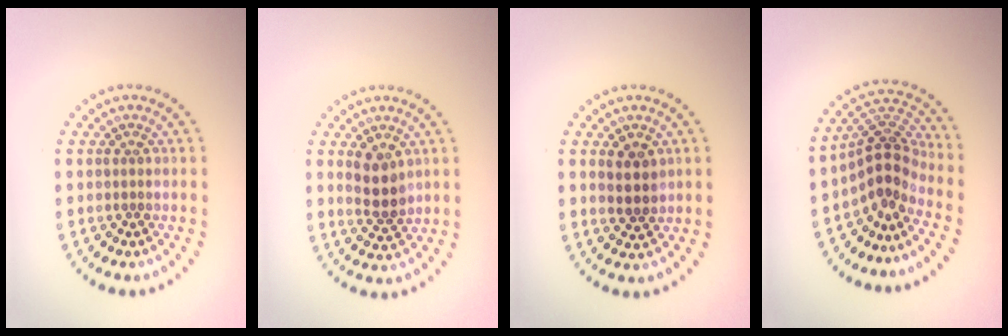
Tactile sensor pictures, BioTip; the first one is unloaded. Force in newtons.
{"total": 2.9, "press": 2.7, "slide": 1.0}
{"total": 2.4, "press": 2.2, "slide": 0.9}
{"total": 3.9, "press": 2.8, "slide": 2.7}